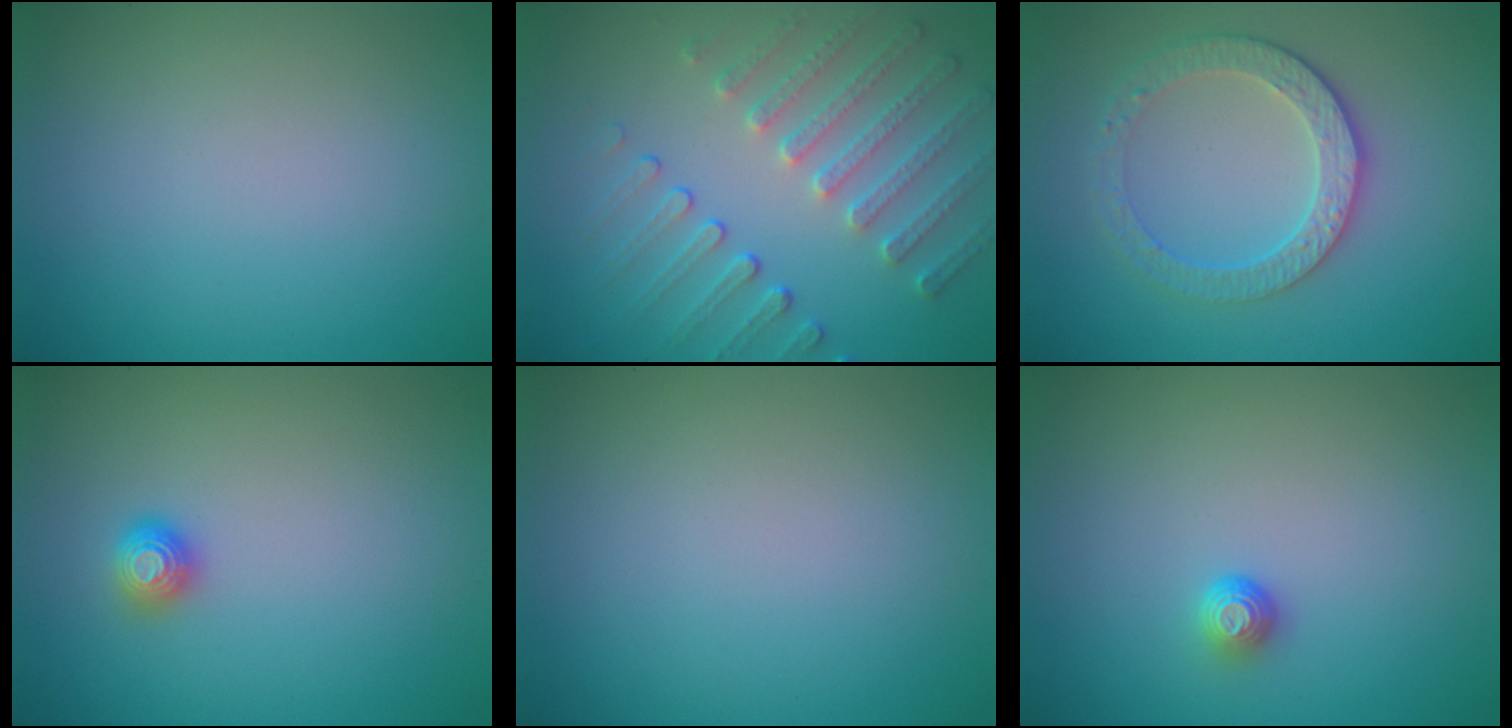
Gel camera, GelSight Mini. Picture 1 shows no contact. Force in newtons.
{"total": 5.0, "press": 3.8, "slide": 3.3}
{"total": 3.5, "press": 3.1, "slide": 1.5}
{"total": 1.1, "press": 1.1, "slide": 0.1}
{"total": 0.0}
{"total": 1.2, "press": 0.9, "slide": 0.8}